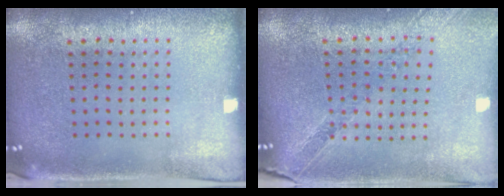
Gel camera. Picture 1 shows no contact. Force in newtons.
{"total": 1.1, "press": 1.1, "slide": 0.2}